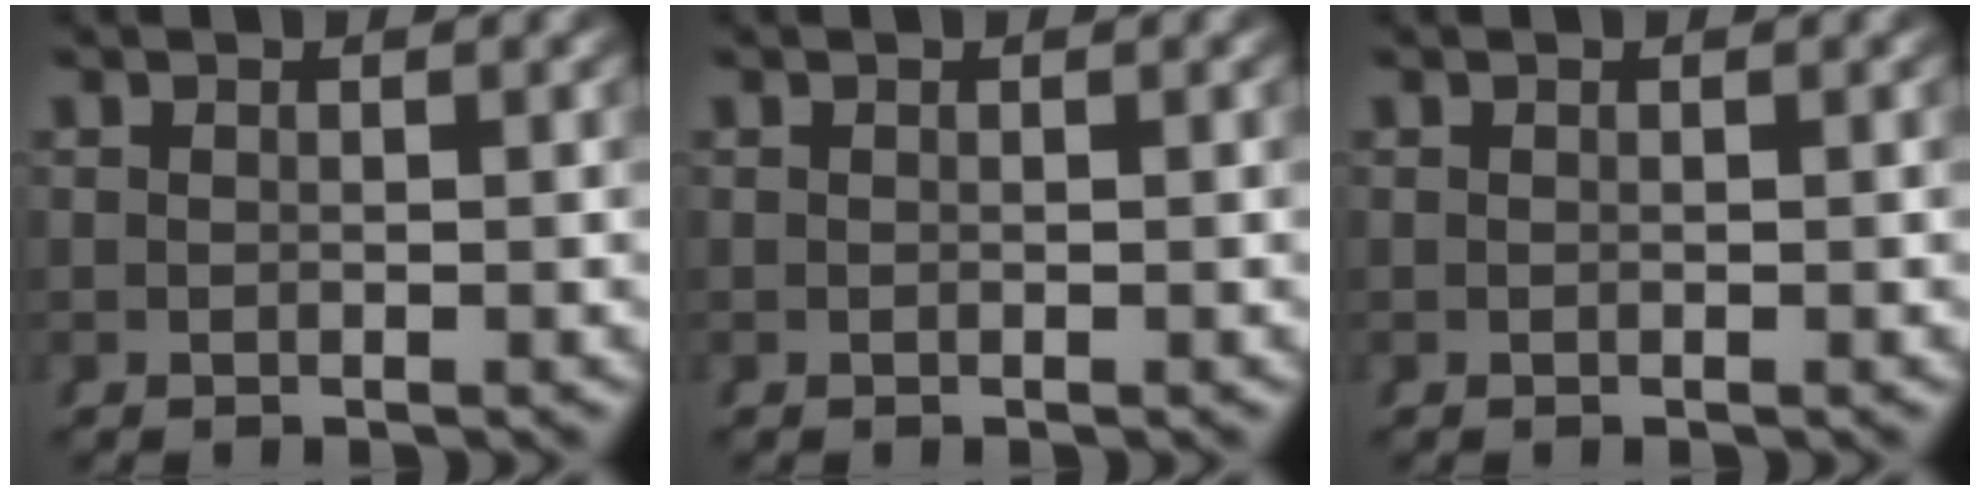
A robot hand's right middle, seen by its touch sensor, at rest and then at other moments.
{"total": 0.0}
{"total": 0.0}